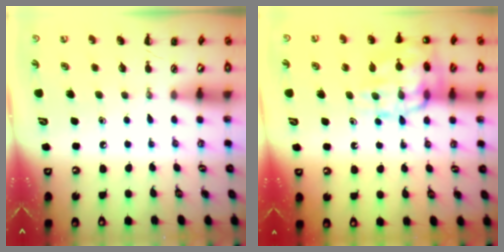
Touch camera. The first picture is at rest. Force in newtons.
{"total": 19.3, "press": 19.1, "slide": 2.7}